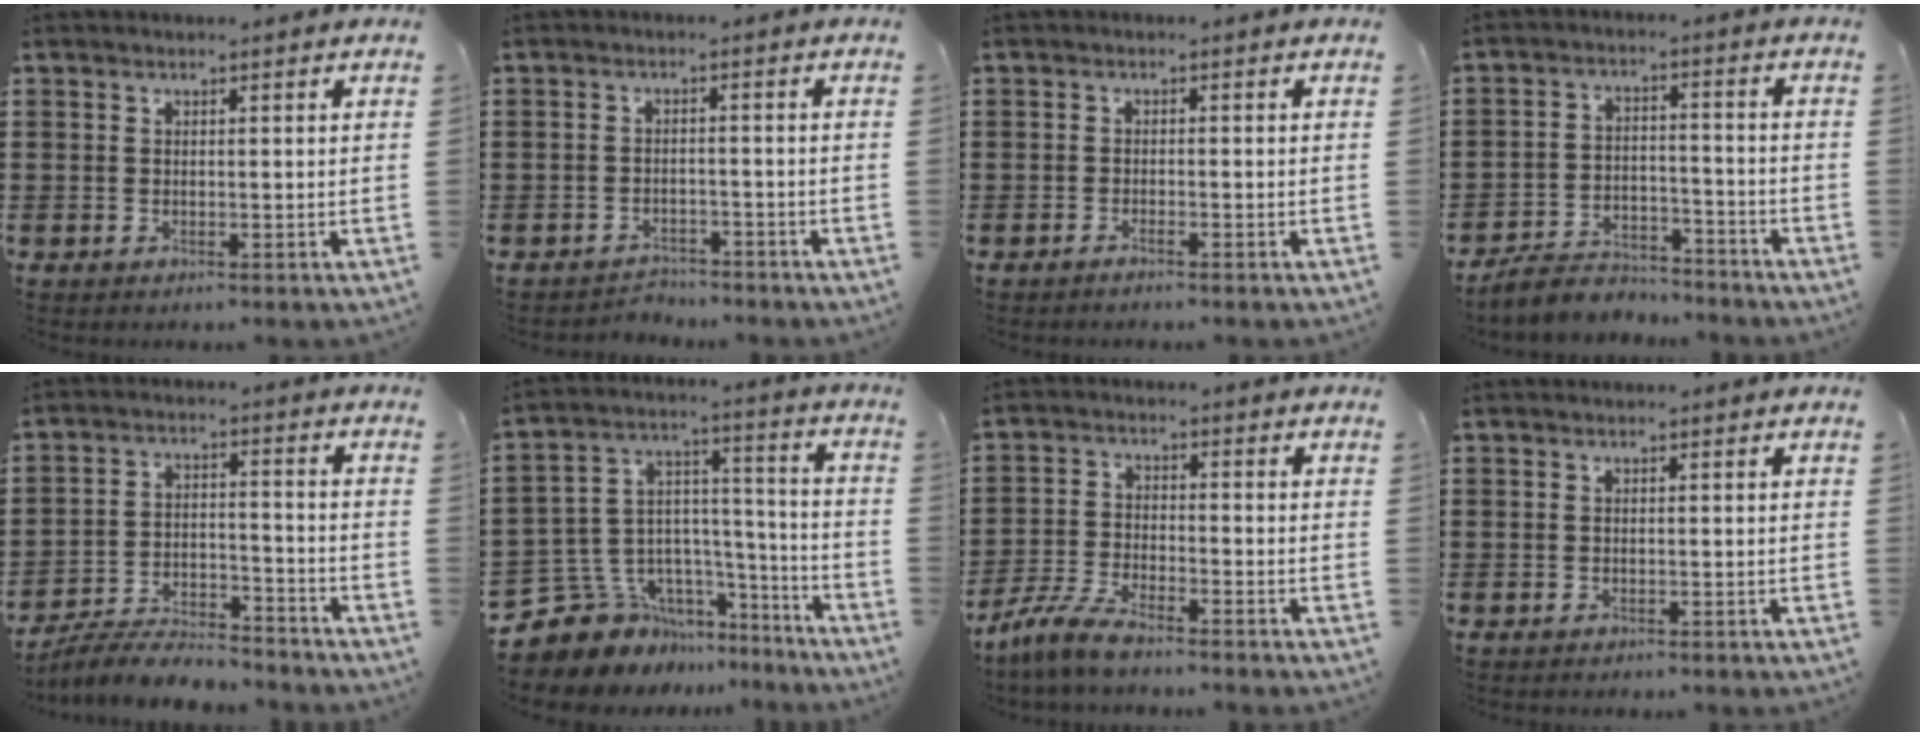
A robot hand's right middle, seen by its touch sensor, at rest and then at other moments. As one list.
[{"total": 2.6, "force": [-2.5, 0.4, -0.2], "torque": [-0.005, 0.000, -0.057]}, {"total": 0.9, "force": [-0.8, -0.1, 0.5], "torque": [-0.011, -0.005, -0.014]}, {"total": 5.1, "force": [-4.9, 1.2, 0.7], "torque": [-0.020, 0.010, -0.102]}, {"total": 6.5, "force": [-6.2, 0.8, 1.6], "torque": [-0.027, 0.011, -0.120]}, {"total": 9.0, "force": [-6.7, 6.0, 0.9], "torque": [-0.057, -0.004, -0.127]}, {"total": 5.5, "force": [-4.9, 0.5, 2.4], "torque": [-0.068, -0.010, -0.100]}, {"total": 0.0}]